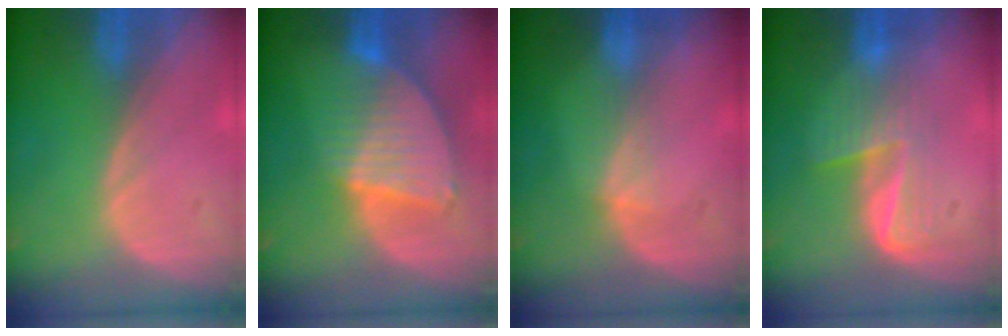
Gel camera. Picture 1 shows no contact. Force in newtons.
{"total": 8.4, "press": 7.3, "slide": 4.1}
{"total": 2.1, "press": 1.7, "slide": 1.2}
{"total": 7.0, "press": 5.8, "slide": 3.9}